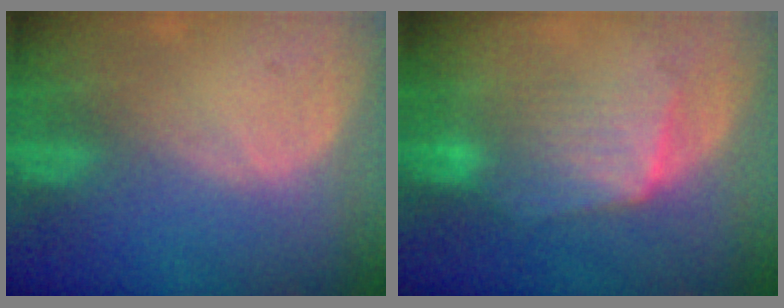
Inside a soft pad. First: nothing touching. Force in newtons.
{"total": 7.3, "press": 7.1, "slide": 1.6}